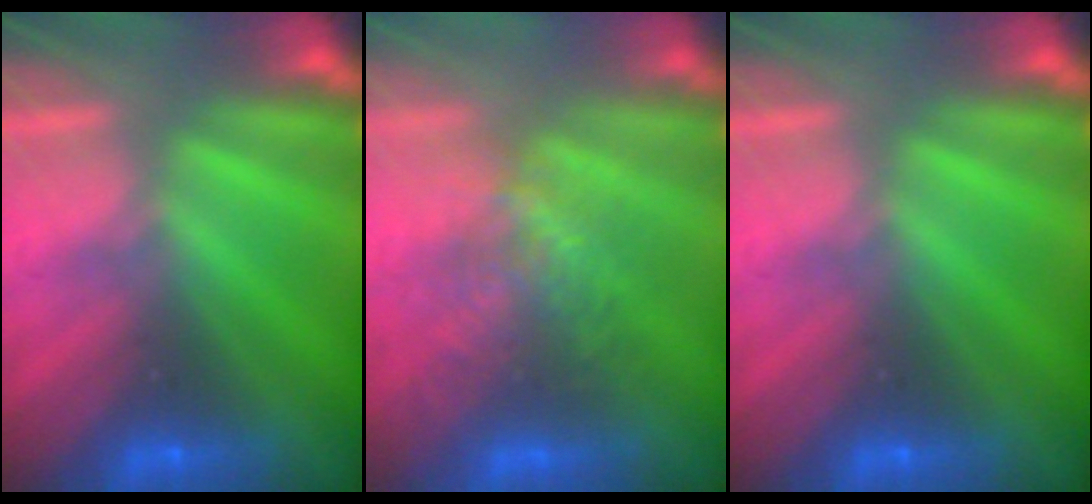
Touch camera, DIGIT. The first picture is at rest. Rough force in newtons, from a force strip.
{"total": 3.6}
{"total": 0.0}